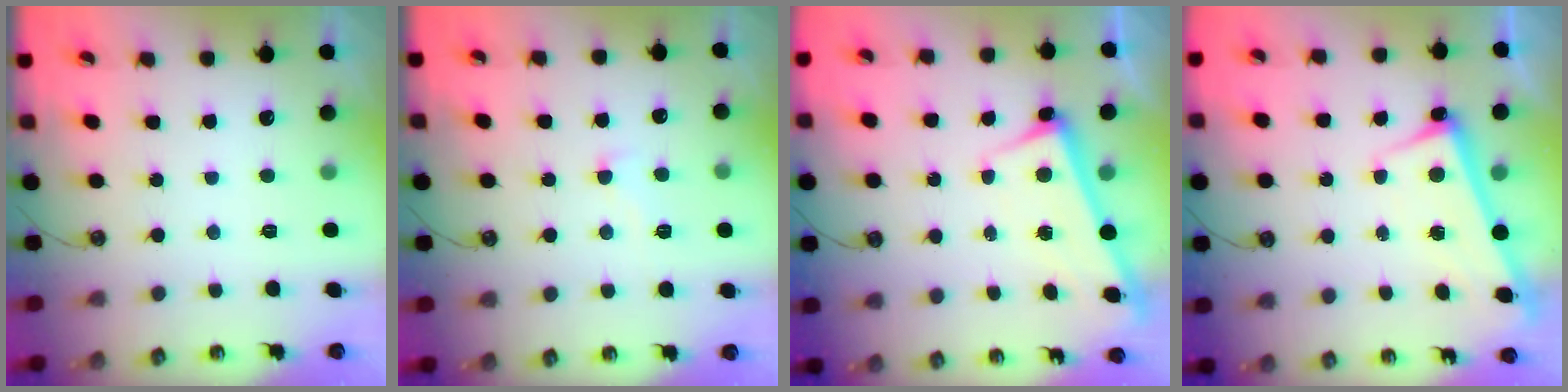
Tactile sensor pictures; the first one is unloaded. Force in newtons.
{"total": 2.4, "press": 2.3, "slide": 0.7}
{"total": 2.8, "press": 2.7, "slide": 0.4}
{"total": 2.7, "press": 2.7, "slide": 0.4}